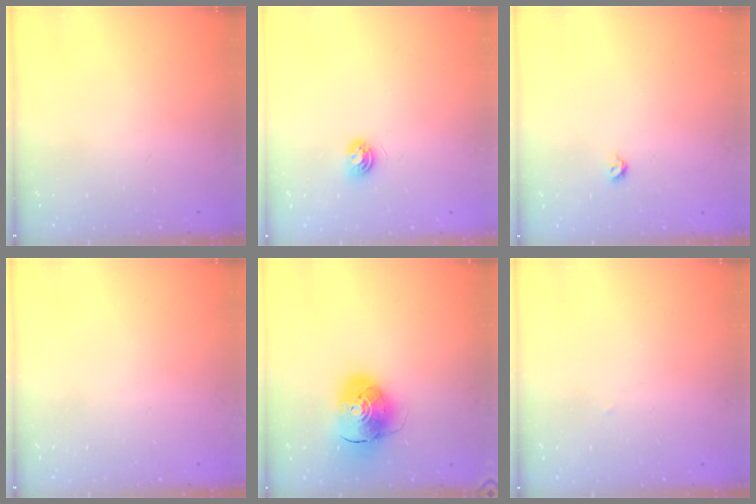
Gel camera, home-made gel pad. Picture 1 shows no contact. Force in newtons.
{"total": 4.9, "press": 4.8, "slide": 0.6}
{"total": 4.0, "press": 3.9, "slide": 0.7}
{"total": 0.0}
{"total": 10.5, "press": 10.4, "slide": 1.6}
{"total": 1.3, "press": 1.3, "slide": 0.0}